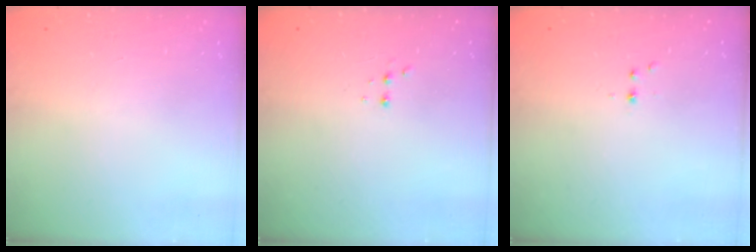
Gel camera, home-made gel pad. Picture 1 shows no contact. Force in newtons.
{"total": 2.9, "press": 2.7, "slide": 1.0}
{"total": 2.2, "press": 1.9, "slide": 1.2}